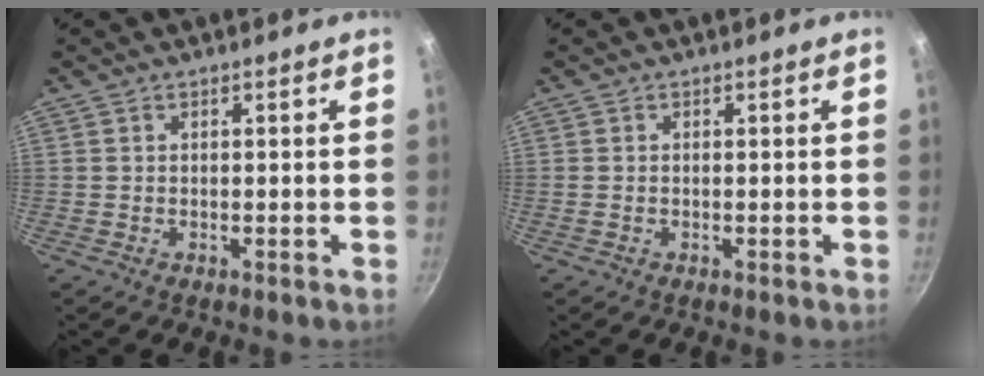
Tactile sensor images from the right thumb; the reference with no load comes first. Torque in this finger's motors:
{"motor_torque": [0.32, 0.02, -0.21, 0.15, 0.05]}